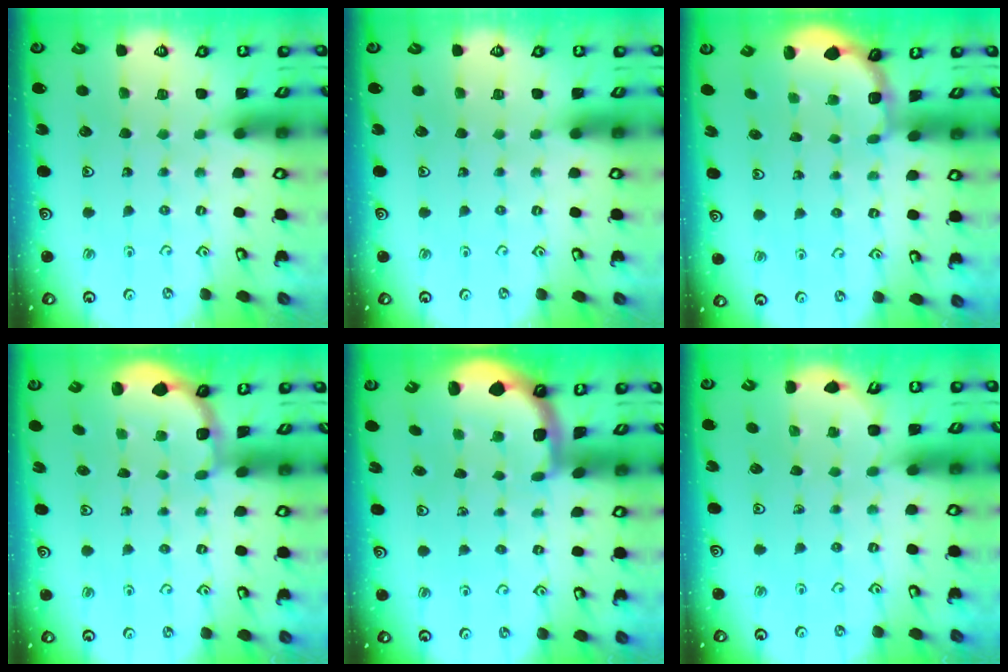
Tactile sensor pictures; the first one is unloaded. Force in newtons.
{"total": 0.0}
{"total": 1.8, "press": 1.6, "slide": 0.7}
{"total": 1.8, "press": 1.7, "slide": 0.7}
{"total": 1.5, "press": 1.5, "slide": 0.2}
{"total": 2.2, "press": 2.0, "slide": 1.1}